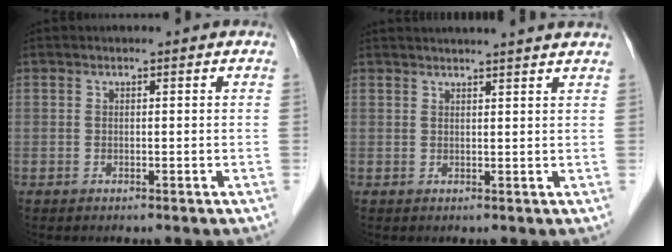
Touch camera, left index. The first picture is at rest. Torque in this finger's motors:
{"motor_torque": [0.89, -1.25, 0.05, 0.01]}